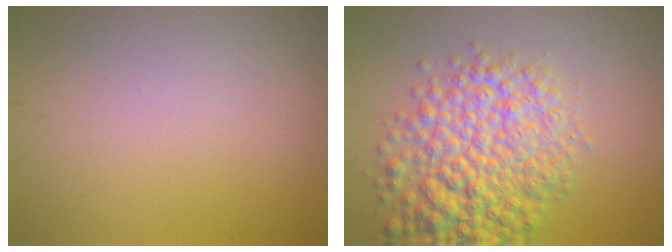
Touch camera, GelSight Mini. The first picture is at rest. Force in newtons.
{"total": 8.7, "press": 8.7, "slide": 0.3}